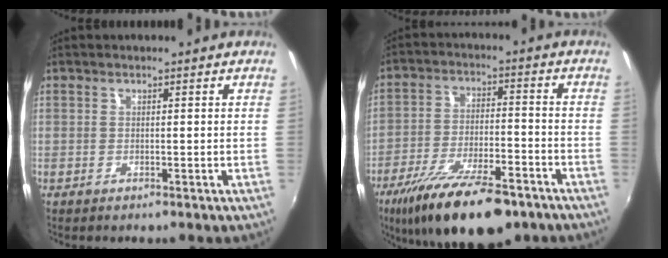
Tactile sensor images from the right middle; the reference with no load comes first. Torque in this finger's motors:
{"motor_torque": [1.18, -0.95, 0.33, 0.15]}